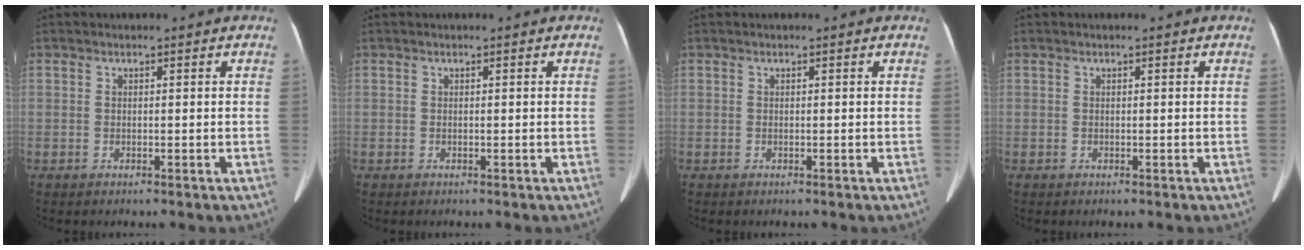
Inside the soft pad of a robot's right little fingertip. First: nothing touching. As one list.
[{"total": 0.0}, {"total": 0.0}, {"total": 0.0}]